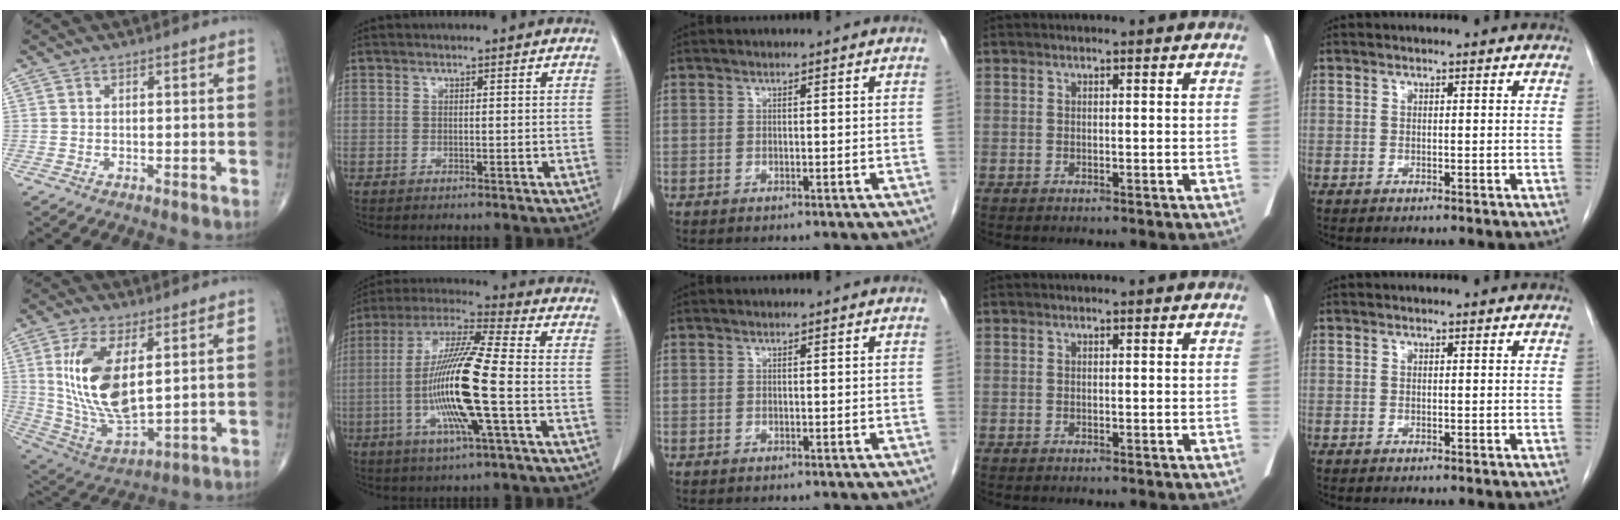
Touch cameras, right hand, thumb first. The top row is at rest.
{"thumb": {"total": 17.0, "force": [3.9, 7.8, 14.6], "torque": [-0.284, -0.023, 0.092]}, "index": {"total": 15.9, "force": [-3.2, 0.4, 15.6], "torque": [-0.315, -0.007, -0.069]}}